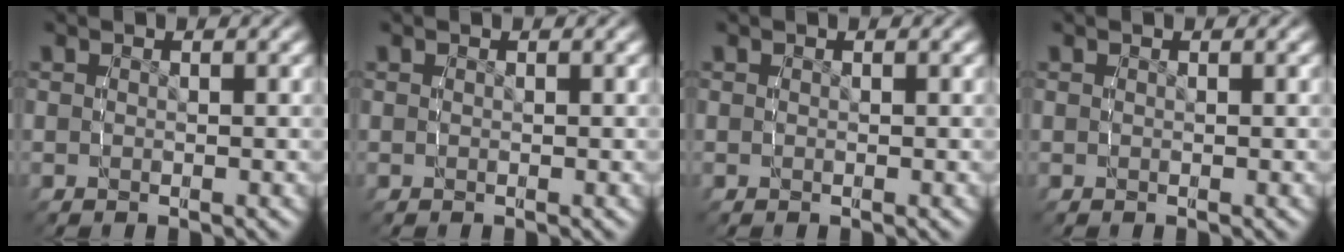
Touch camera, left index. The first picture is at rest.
{"total": 0.0}
{"total": 0.0}
{"total": 0.0}